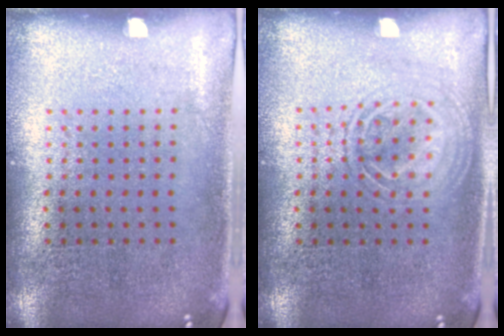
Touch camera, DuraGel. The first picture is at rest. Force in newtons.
{"total": 1.2, "press": 1.2, "slide": 0.2}